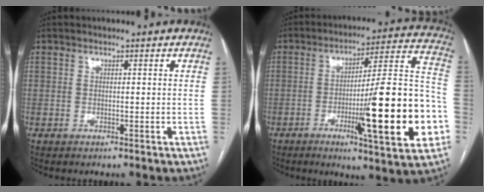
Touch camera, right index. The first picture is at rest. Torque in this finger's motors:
{"motor_torque": [1.52, -0.62, 0.91, 0.21]}